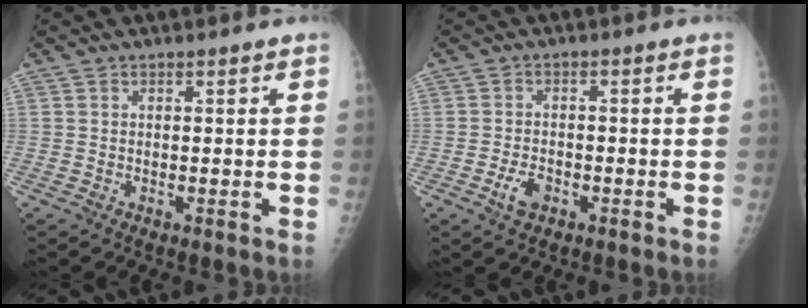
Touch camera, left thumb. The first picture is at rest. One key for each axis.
{"total": 3.6, "fx": -1.8, "fy": 2.2, "fz": 2.3, "tx": -0.038, "ty": 0.010, "tz": -0.031}